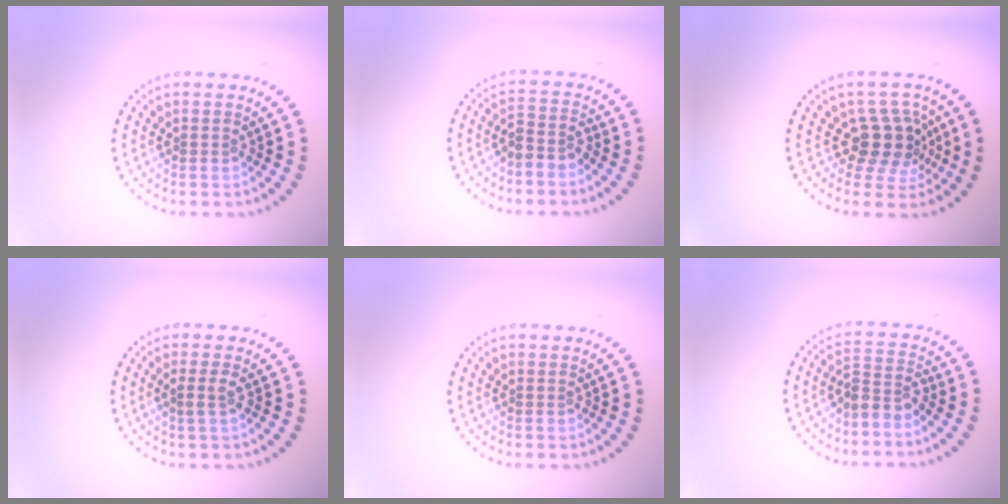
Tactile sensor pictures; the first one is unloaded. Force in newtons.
{"total": 2.1, "press": 1.7, "slide": 1.2}
{"total": 3.9, "press": 3.1, "slide": 2.4}
{"total": 1.3, "press": 1.0, "slide": 0.8}
{"total": 0.0}
{"total": 2.6, "press": 1.9, "slide": 1.7}